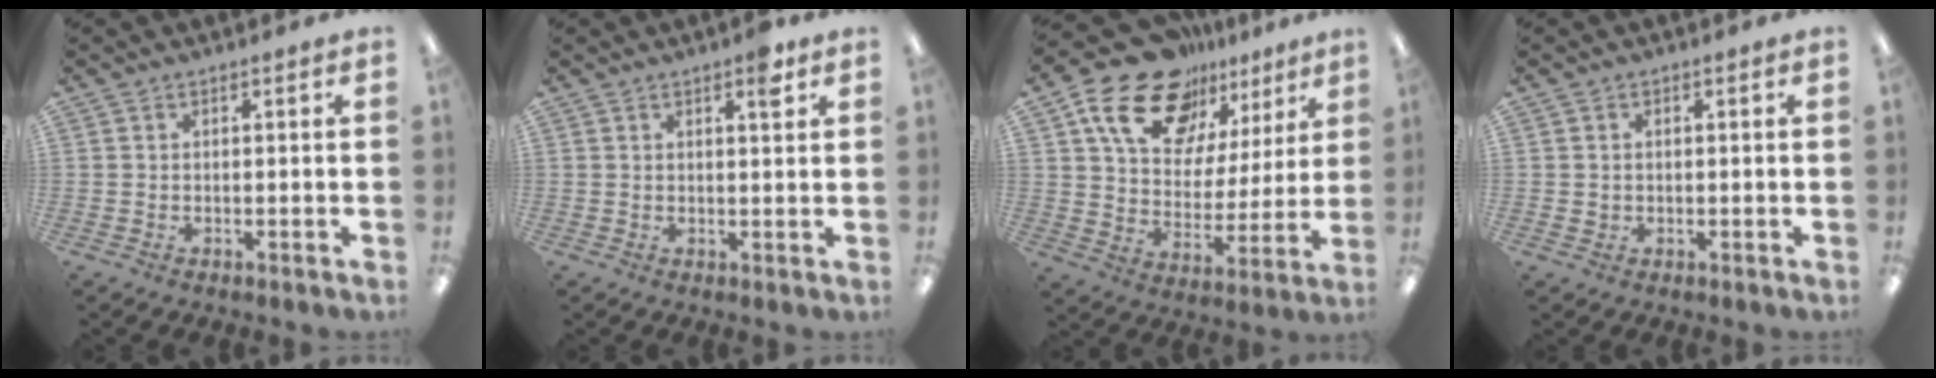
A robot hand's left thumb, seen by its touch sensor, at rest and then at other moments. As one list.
[{"total": 4.0, "force": [2.4, 1.0, 2.9], "torque": [-0.032, -0.010, 0.035]}, {"total": 20.1, "force": [13.2, 11.9, 9.2], "torque": [-0.163, -0.074, 0.237]}, {"total": 1.1, "force": [0.1, 1.1, 0.1], "torque": [-0.002, 0.004, -0.001]}]